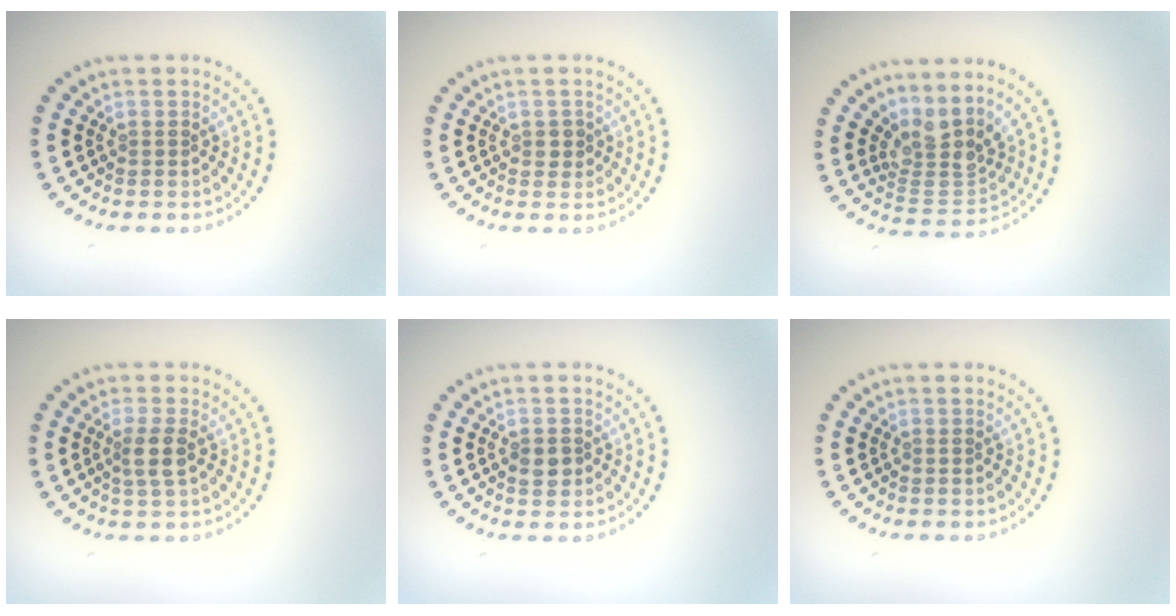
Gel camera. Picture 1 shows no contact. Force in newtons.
{"total": 1.0, "press": 1.0, "slide": 0.2}
{"total": 3.8, "press": 2.6, "slide": 2.8}
{"total": 2.2, "press": 1.9, "slide": 1.1}
{"total": 1.7, "press": 1.7, "slide": 0.1}
{"total": 0.0}